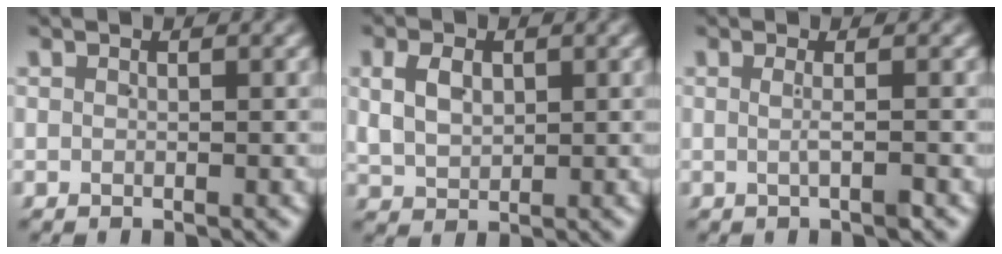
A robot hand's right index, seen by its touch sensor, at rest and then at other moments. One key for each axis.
{"total": 3.6, "fx": 1.0, "fy": 2.9, "fz": 1.9, "tx": -0.040, "ty": -0.001, "tz": 0.025}
{"total": 1.3, "fx": -0.4, "fy": -0.3, "fz": 1.2, "tx": -0.021, "ty": -0.001, "tz": -0.004}